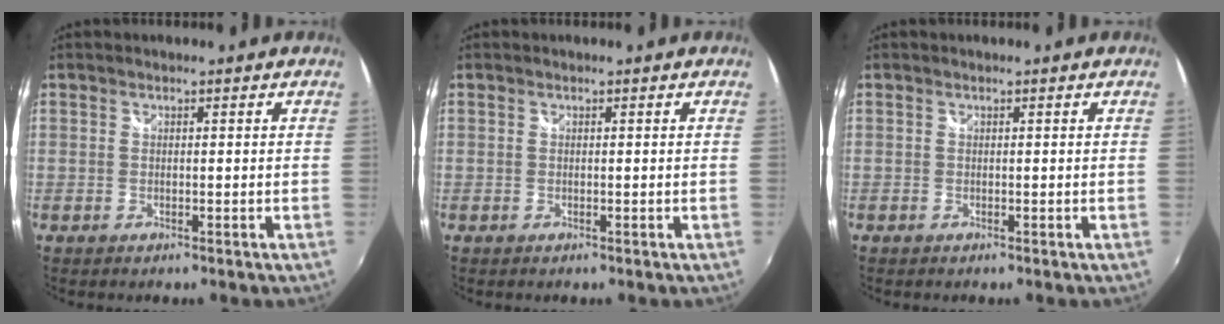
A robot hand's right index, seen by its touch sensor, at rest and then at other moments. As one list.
[{"total": 0.0}, {"total": 0.0}]